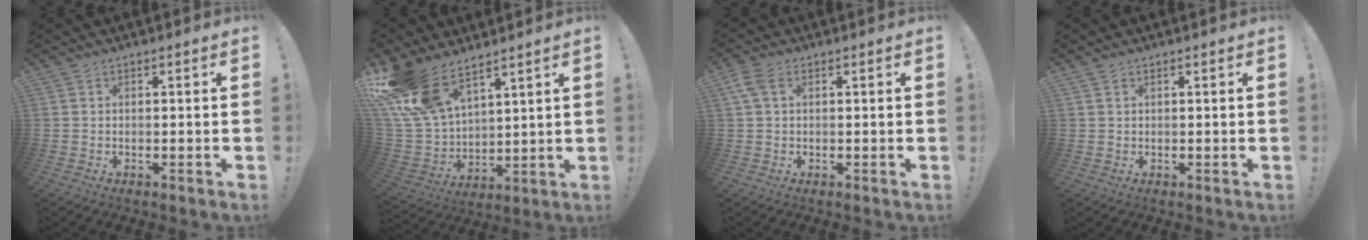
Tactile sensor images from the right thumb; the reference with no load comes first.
{"total": 17.4, "force": [12.1, 9.0, 8.8], "torque": [-0.177, -0.073, 0.232]}
{"total": 4.1, "force": [1.5, 2.3, 3.0], "torque": [-0.063, 0.007, 0.031]}
{"total": 0.7, "force": [0.5, 0.3, 0.4], "torque": [-0.011, 0.001, 0.011]}